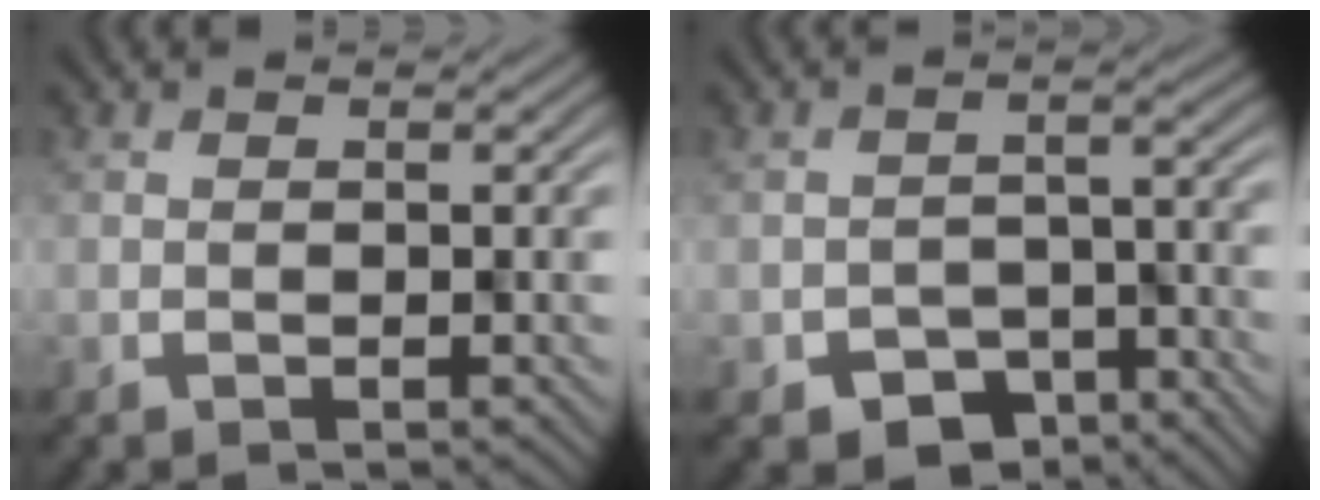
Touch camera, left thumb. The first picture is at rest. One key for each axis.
{"total": 5.3, "fx": -3.4, "fy": 3.4, "fz": 2.4, "tx": -0.029, "ty": -0.021, "tz": -0.055}